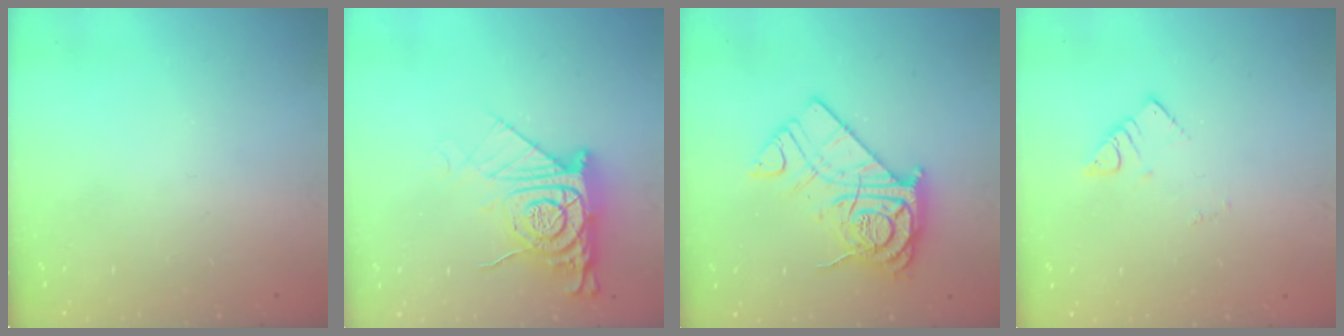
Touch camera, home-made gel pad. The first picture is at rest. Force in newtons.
{"total": 14.5, "press": 14.4, "slide": 1.2}
{"total": 15.8, "press": 15.8, "slide": 1.4}
{"total": 2.6, "press": 2.6, "slide": 0.1}